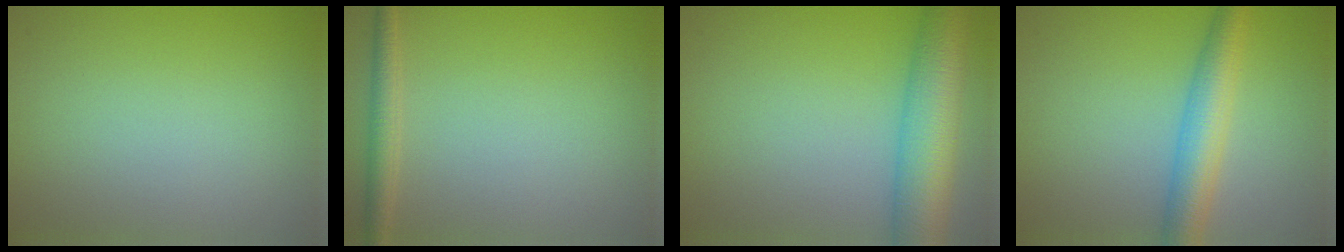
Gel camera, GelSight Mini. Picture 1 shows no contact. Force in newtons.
{"total": 1.9, "press": 1.9, "slide": 0.1}
{"total": 8.3, "press": 8.3, "slide": 0.5}
{"total": 4.7, "press": 4.7, "slide": 0.1}